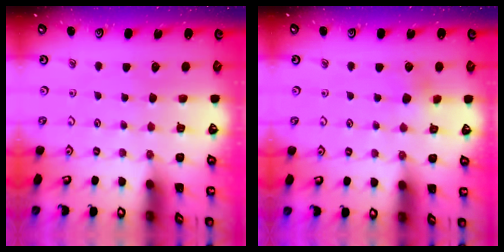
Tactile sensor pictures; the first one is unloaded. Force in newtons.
{"total": 3.5, "press": 3.4, "slide": 0.5}